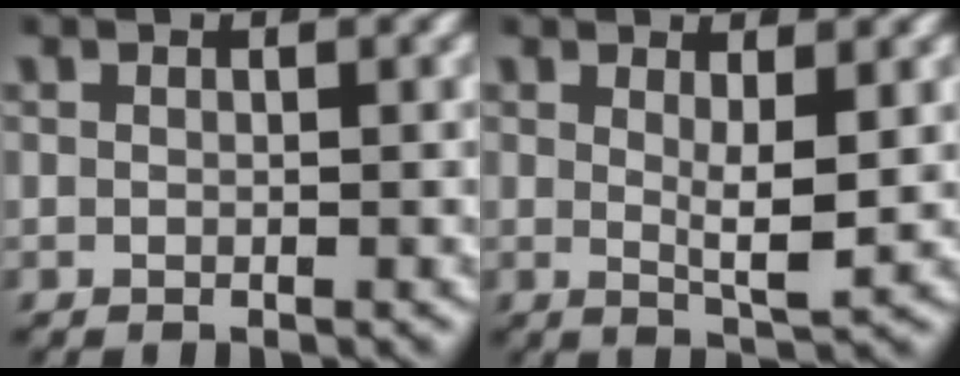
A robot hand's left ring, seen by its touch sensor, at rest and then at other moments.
{"total": 2.8, "force": [0.9, 0.1, 2.6], "torque": [-0.048, -0.019, 0.022]}